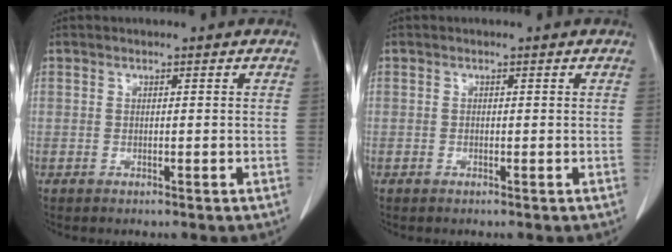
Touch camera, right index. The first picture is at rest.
{"total": 0.0}